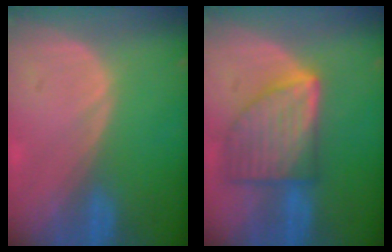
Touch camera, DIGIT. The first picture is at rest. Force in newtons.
{"total": 8.8, "press": 8.8, "slide": 0.5}